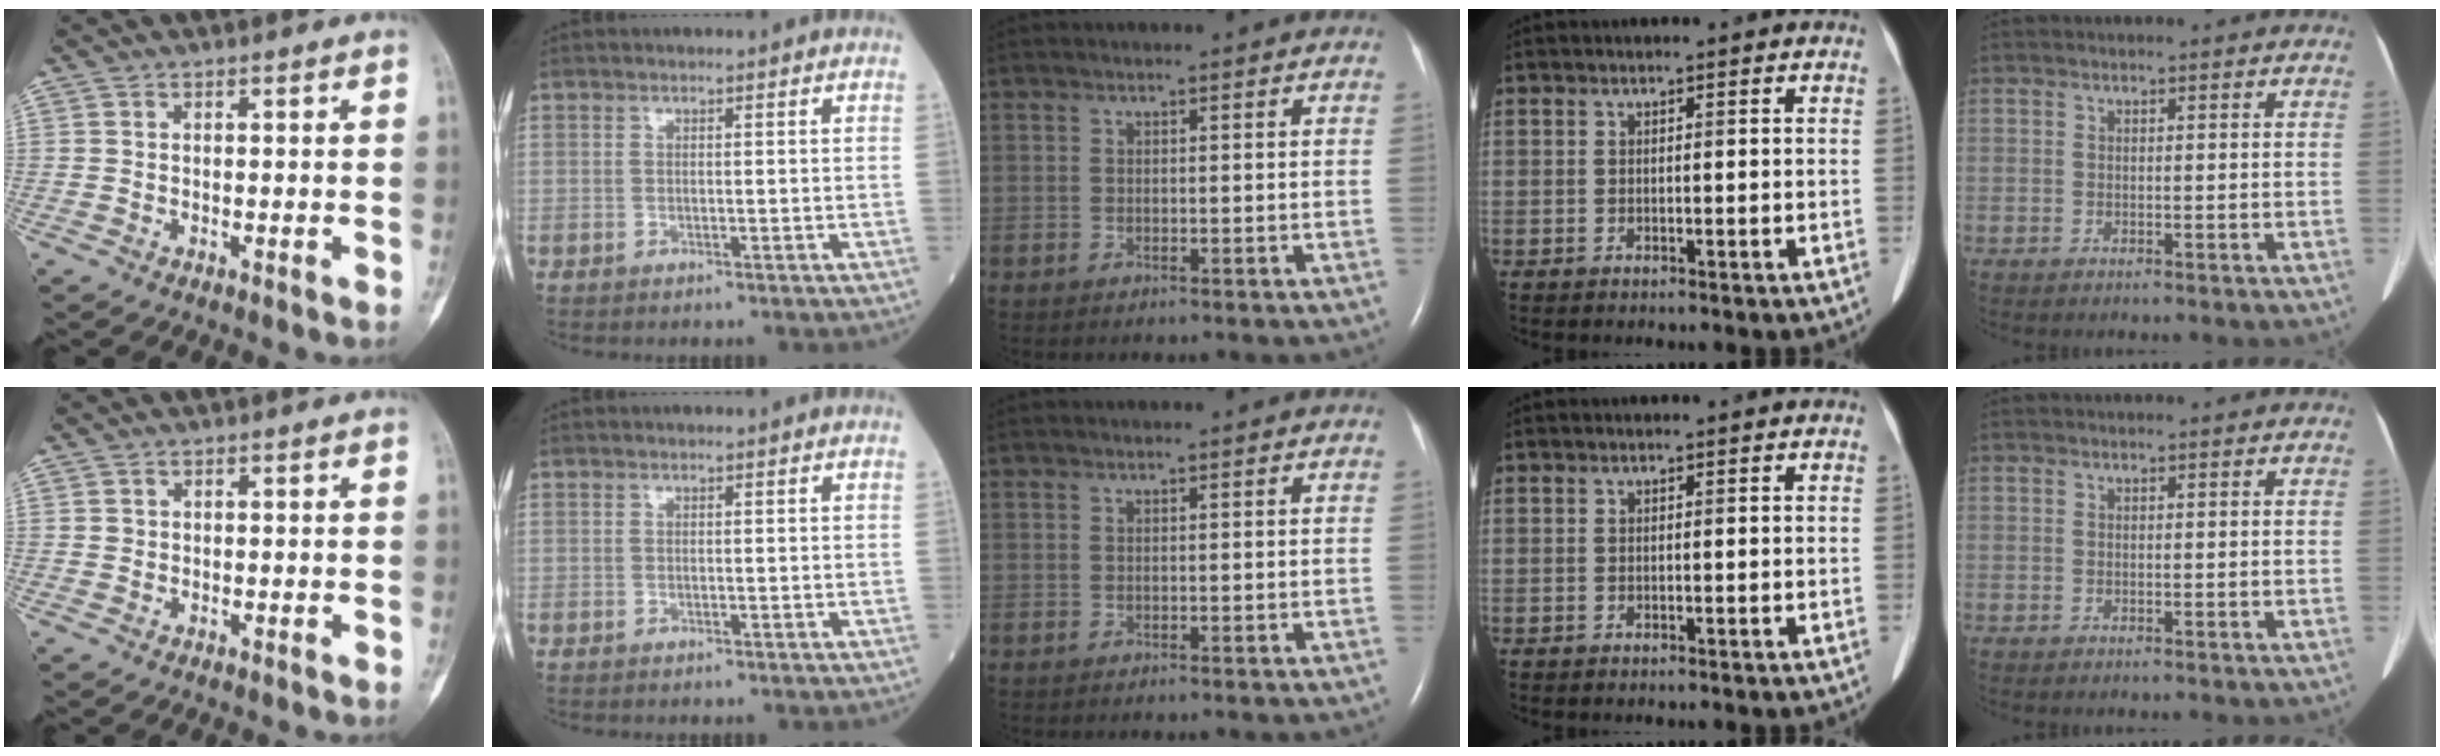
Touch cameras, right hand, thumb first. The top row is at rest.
{"thumb": {"total": 0.7, "force": [0.1, 0.6, 0.1], "torque": [0.002, 0.002, 0.002]}}